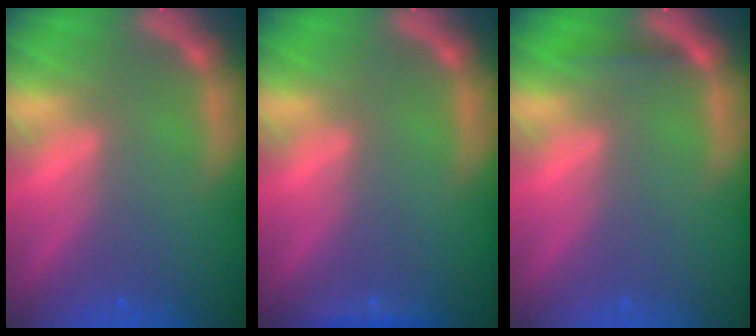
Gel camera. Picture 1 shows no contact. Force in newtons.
{"total": 0.9}
{"total": 0.9}